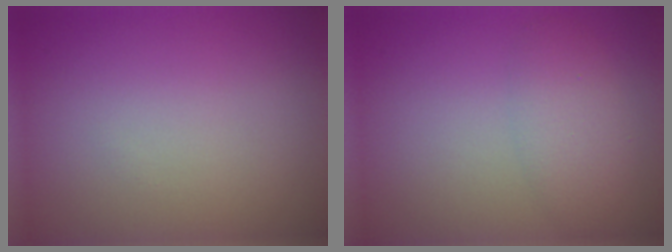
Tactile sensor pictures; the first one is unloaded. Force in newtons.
{"total": 3.0, "press": 3.0, "slide": 0.1}